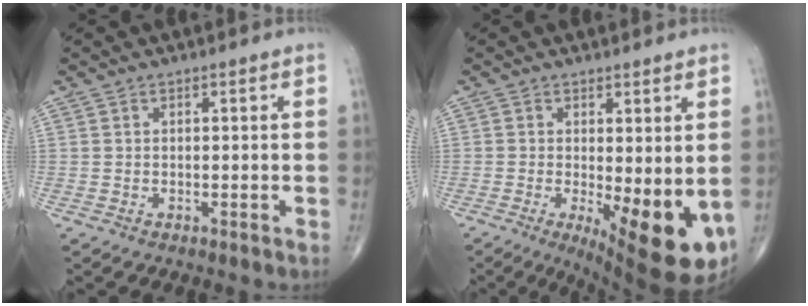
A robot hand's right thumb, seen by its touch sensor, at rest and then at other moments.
{"total": 13.4, "force": [-2.8, 4.6, 12.3], "torque": [-0.162, -0.027, -0.023]}